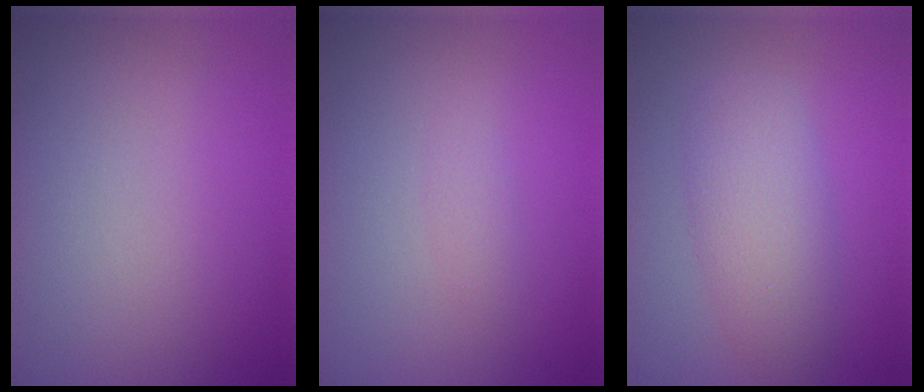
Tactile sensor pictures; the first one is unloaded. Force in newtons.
{"total": 0.8, "press": 0.8, "slide": 0.1}
{"total": 4.0, "press": 4.0, "slide": 0.0}